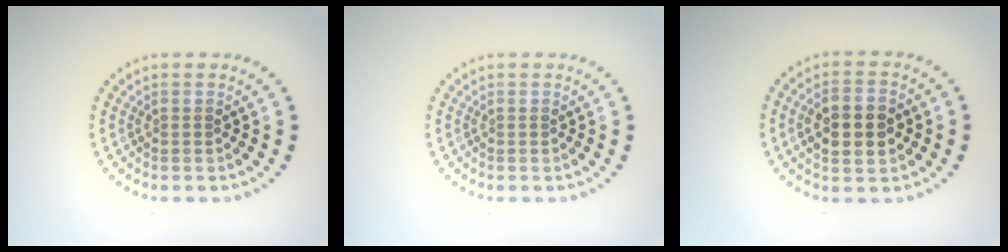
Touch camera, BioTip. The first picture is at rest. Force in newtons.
{"total": 0.0}
{"total": 4.7, "press": 4.7, "slide": 0.3}